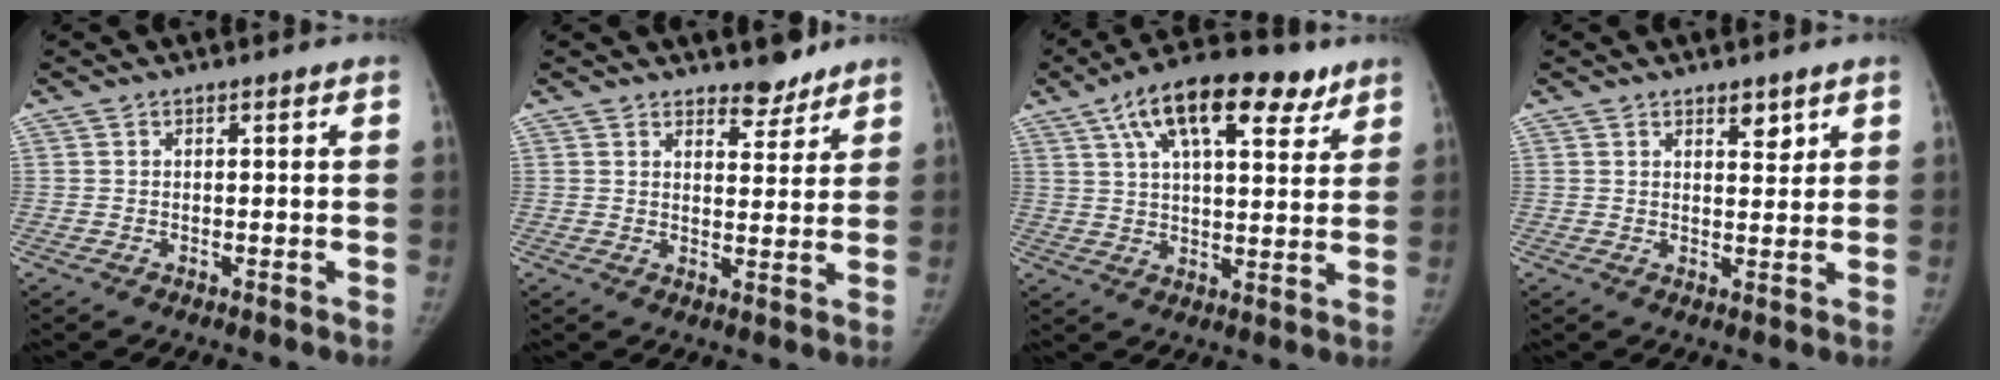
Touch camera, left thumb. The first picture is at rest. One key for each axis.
{"total": 4.8, "fx": 4.2, "fy": 2.1, "fz": 1.3, "tx": 0.009, "ty": -0.032, "tz": 0.063}
{"total": 18.1, "fx": 9.8, "fy": 7.9, "fz": 13.0, "tx": -0.186, "ty": -0.003, "tz": 0.156}
{"total": 3.1, "fx": 2.1, "fy": 1.5, "fz": 1.7, "tx": -0.010, "ty": -0.014, "tz": 0.034}